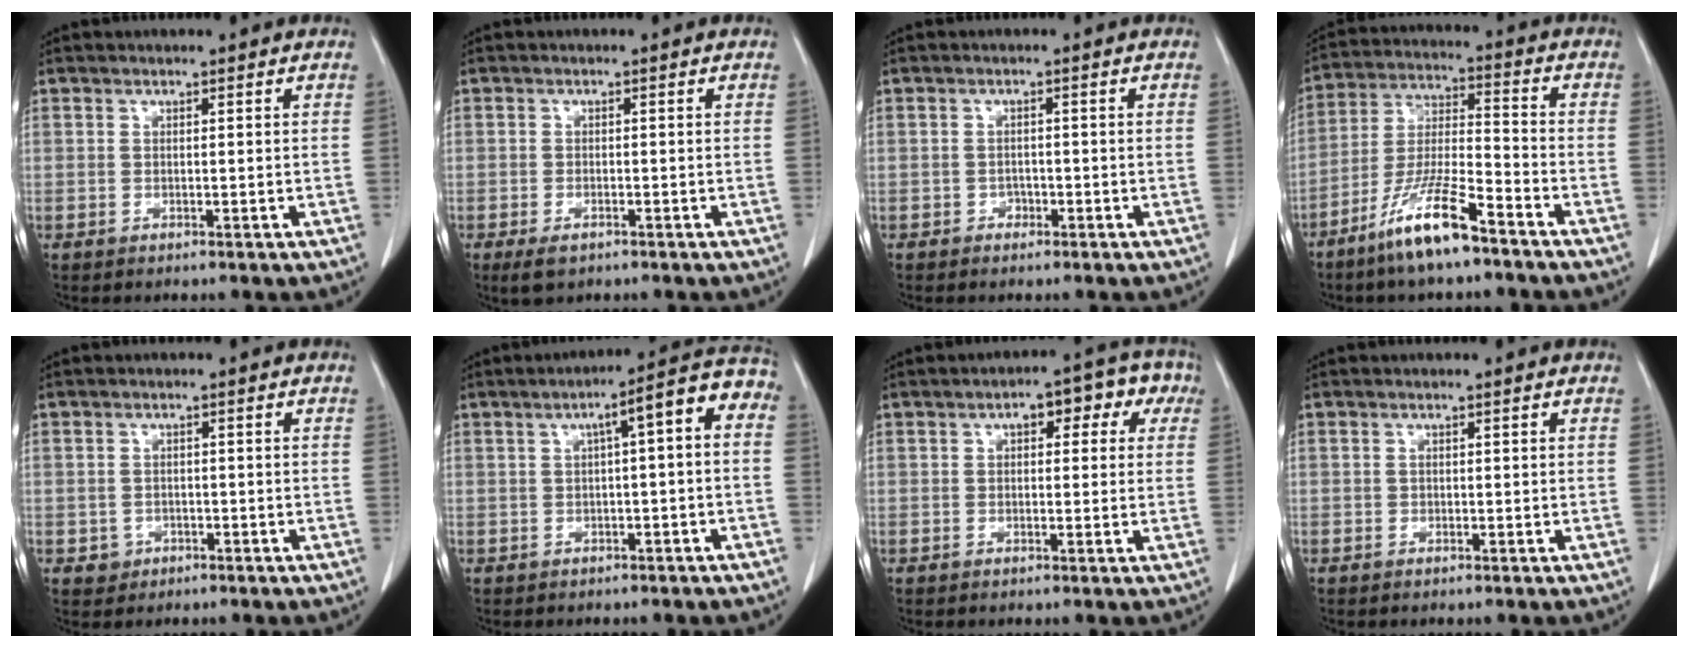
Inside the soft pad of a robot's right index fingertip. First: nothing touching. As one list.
[{"total": 2.8, "force": [-1.8, 1.2, 1.8], "torque": [-0.040, -0.006, -0.023]}, {"total": 1.2, "force": [-0.8, 0.9, 0.3], "torque": [-0.003, 0.005, -0.013]}, {"total": 11.8, "force": [-8.1, 1.1, 8.6], "torque": [-0.177, -0.021, -0.157]}, {"total": 2.2, "force": [-0.8, 2.0, 0.2], "torque": [0.003, 0.010, -0.009]}, {"total": 8.2, "force": [1.0, 1.3, 8.1], "torque": [-0.108, 0.037, 0.006]}, {"total": 7.5, "force": [2.7, 3.6, 6.0], "torque": [-0.062, 0.038, 0.026]}, {"total": 0.0}]